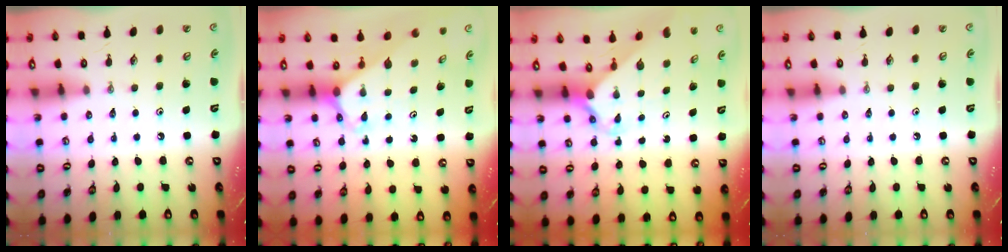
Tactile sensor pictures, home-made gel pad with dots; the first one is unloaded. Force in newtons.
{"total": 2.7, "press": 2.7, "slide": 0.2}
{"total": 2.5, "press": 2.5, "slide": 0.3}
{"total": 0.0}